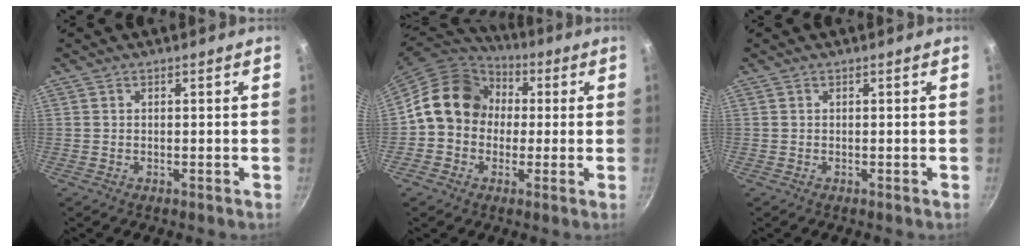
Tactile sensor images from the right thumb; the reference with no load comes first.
{"total": 14.3, "force": [1.2, 12.2, 7.4], "torque": [-0.083, 0.032, 0.001]}
{"total": 0.0}